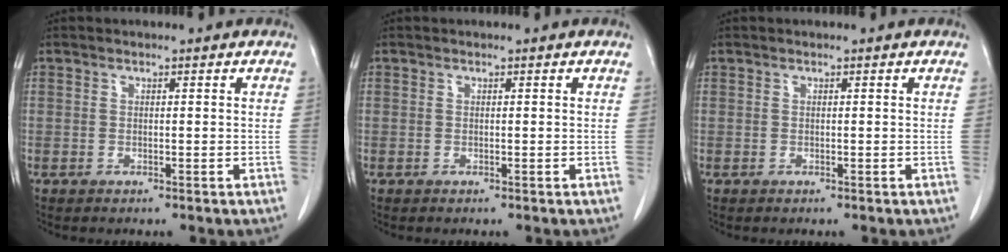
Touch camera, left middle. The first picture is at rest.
{"total": 0.0}
{"total": 0.0}